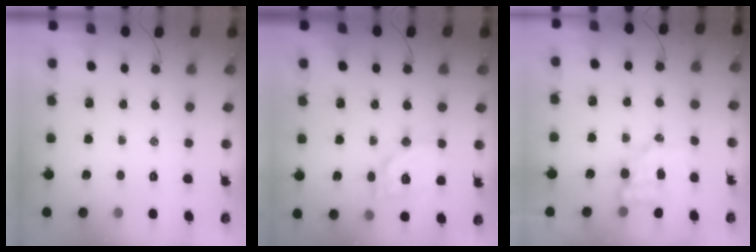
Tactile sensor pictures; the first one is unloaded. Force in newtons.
{"total": 12.6, "press": 12.5, "slide": 1.5}
{"total": 5.5, "press": 5.5, "slide": 0.6}